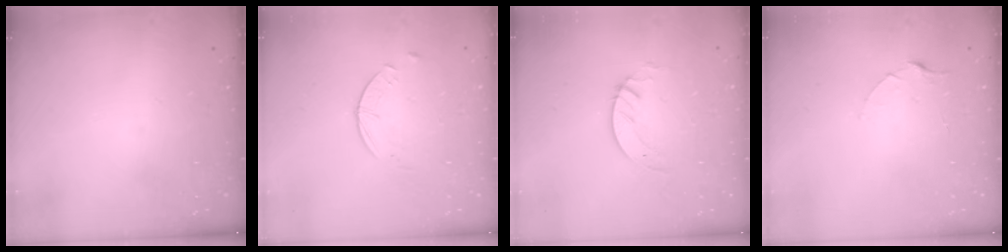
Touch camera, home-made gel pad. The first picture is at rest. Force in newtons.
{"total": 2.6, "press": 2.5, "slide": 0.3}
{"total": 3.0, "press": 3.0, "slide": 0.2}
{"total": 2.5, "press": 2.5, "slide": 0.3}